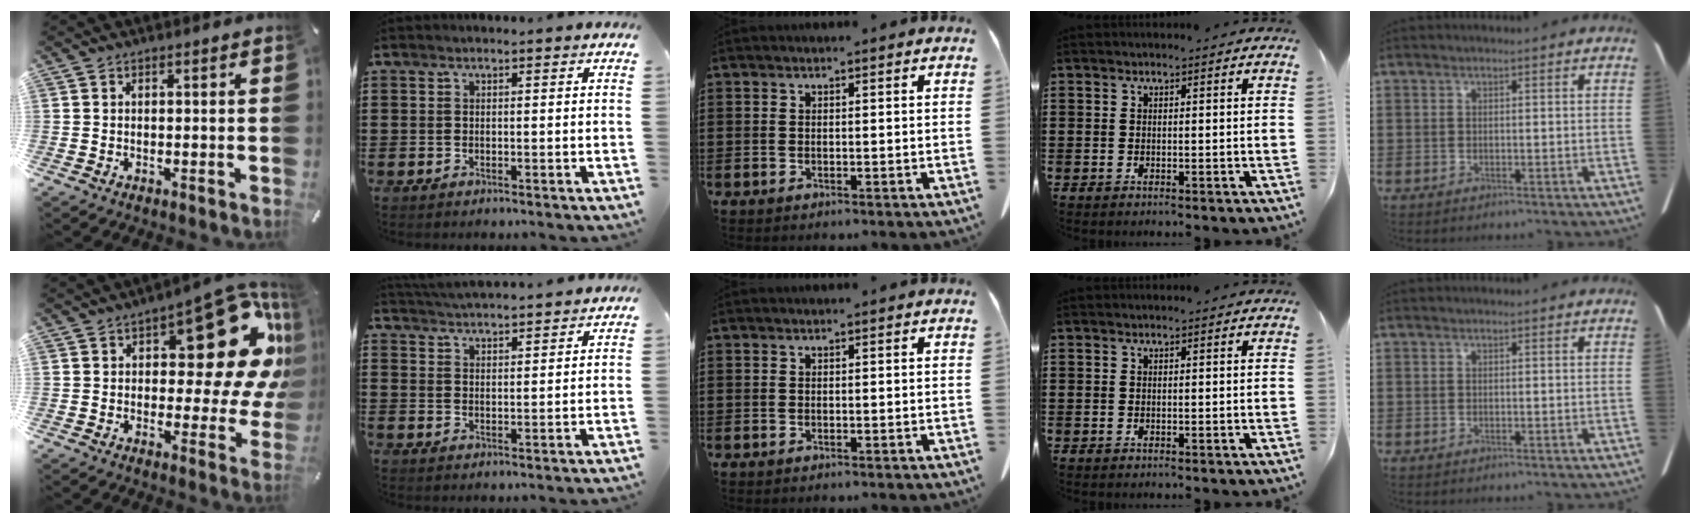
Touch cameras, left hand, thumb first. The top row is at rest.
{"thumb": {"total": 24.1, "force": [8.5, 11.9, 19.2], "torque": [-0.227, -0.060, 0.144]}, "index": {"total": 3.8, "force": [3.8, -0.2, 0.0], "torque": [-0.014, -0.020, 0.067]}}